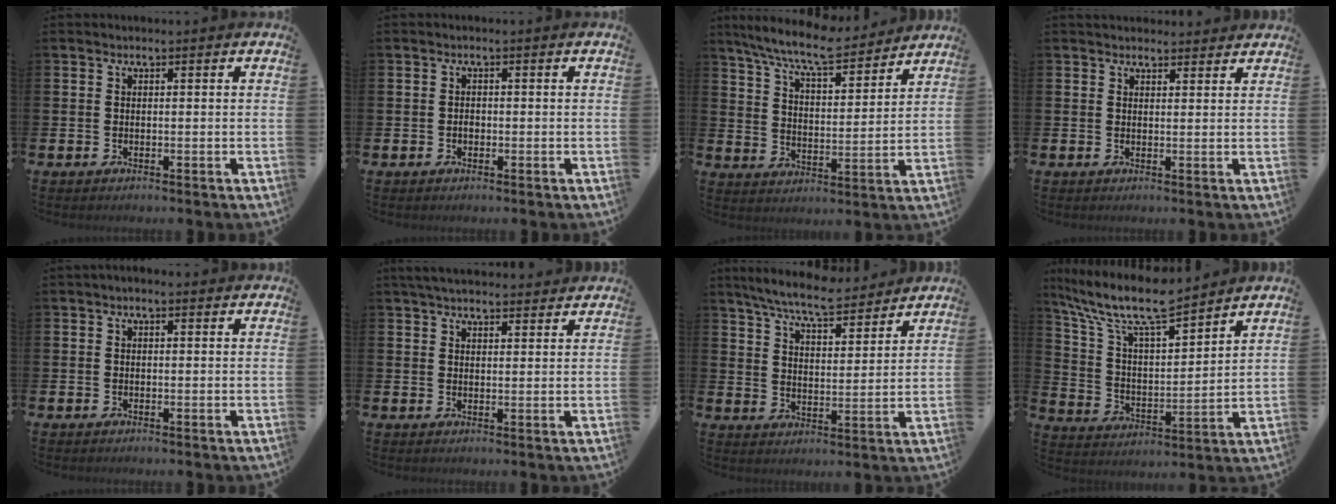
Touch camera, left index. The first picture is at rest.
{"total": 1.1, "force": [-0.4, 0.7, 0.7], "torque": [-0.012, 0.003, -0.009]}
{"total": 9.1, "force": [8.3, 1.3, 3.5], "torque": [-0.096, -0.047, 0.145]}
{"total": 2.2, "force": [2.1, 0.7, 0.0], "torque": [0.014, -0.012, 0.035]}
{"total": 0.7, "force": [0.1, 0.4, 0.6], "torque": [-0.009, 0.006, 0.000]}
{"total": 3.9, "force": [3.6, 0.9, 1.1], "torque": [-0.027, -0.011, 0.068]}
{"total": 7.9, "force": [7.2, 1.1, 3.0], "torque": [-0.079, -0.036, 0.128]}
{"total": 11.1, "force": [9.7, 2.1, 5.0], "torque": [-0.139, -0.053, 0.168]}